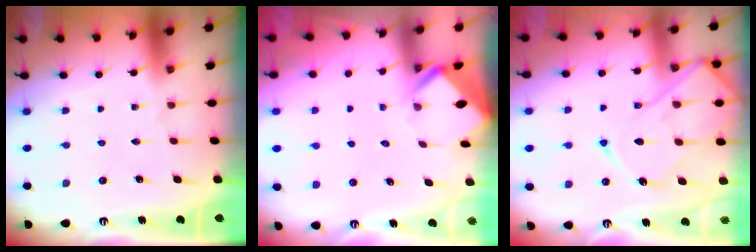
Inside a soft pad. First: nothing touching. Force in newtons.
{"total": 2.9, "press": 2.9, "slide": 0.3}
{"total": 14.6, "press": 14.6, "slide": 1.3}